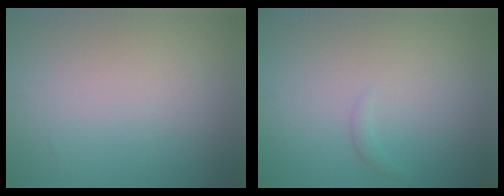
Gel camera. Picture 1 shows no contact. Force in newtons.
{"total": 0.6, "press": 0.6, "slide": 0.1}